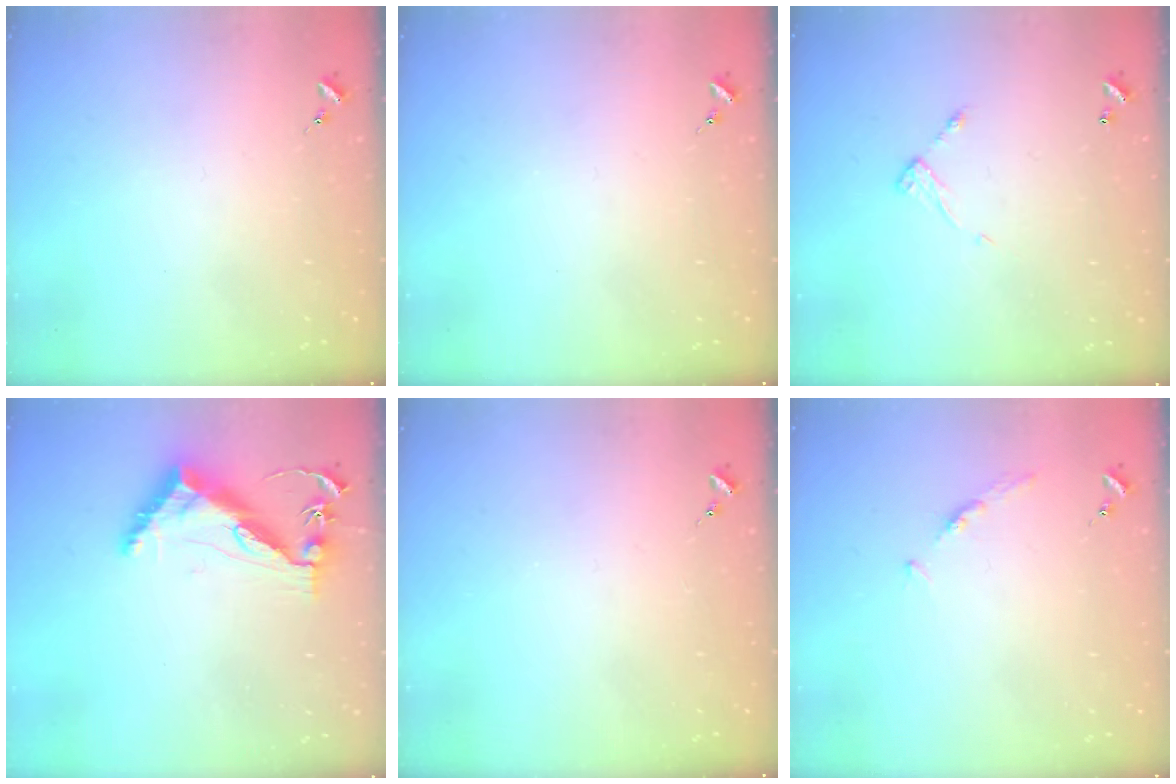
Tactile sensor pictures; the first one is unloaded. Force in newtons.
{"total": 0.0}
{"total": 6.4, "press": 6.4, "slide": 0.4}
{"total": 12.8, "press": 12.8, "slide": 0.8}
{"total": 0.0}
{"total": 3.5, "press": 3.5, "slide": 0.5}